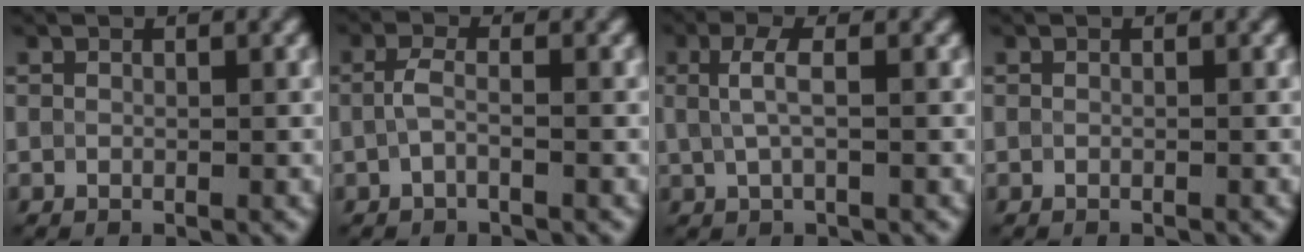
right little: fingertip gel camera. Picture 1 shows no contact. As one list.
[{"total": 1.6, "force": [-0.4, 0.4, 1.5], "torque": [-0.035, -0.001, -0.012]}, {"total": 2.4, "force": [0.3, 0.6, 2.3], "torque": [-0.050, 0.003, 0.008]}, {"total": 0.6, "force": [-0.4, 0.2, 0.4], "torque": [0.000, 0.000, -0.014]}]